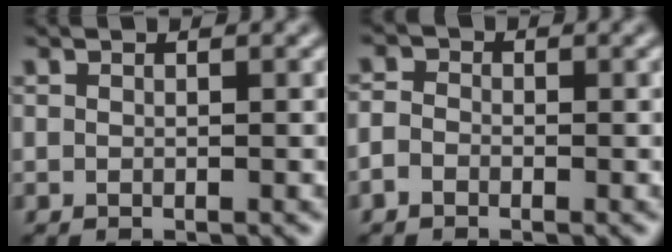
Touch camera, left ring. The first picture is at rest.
{"total": 1.5, "force": [-1.0, 1.0, 0.6], "torque": [-0.008, 0.002, -0.025]}